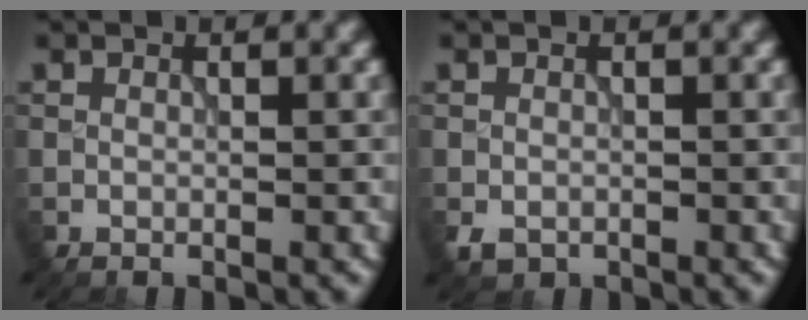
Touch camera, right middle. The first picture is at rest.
{"total": 1.3, "force": [-0.6, 1.0, 0.6], "torque": [-0.010, -0.007, -0.013]}